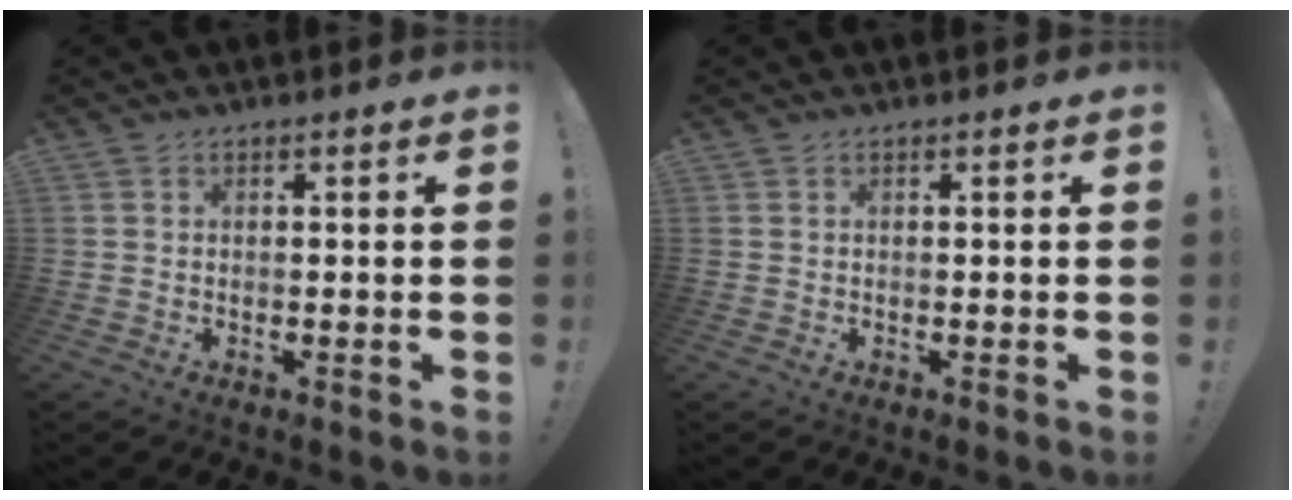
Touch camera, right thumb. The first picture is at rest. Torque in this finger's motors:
{"motor_torque": [0.01, 0.00, 0.00, 0.00, 0.00]}